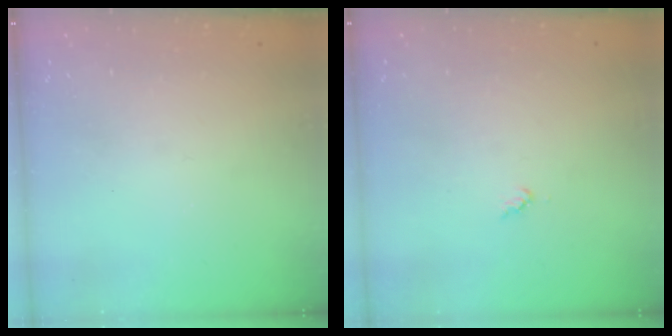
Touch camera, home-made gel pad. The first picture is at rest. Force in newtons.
{"total": 3.3, "press": 3.3, "slide": 0.4}